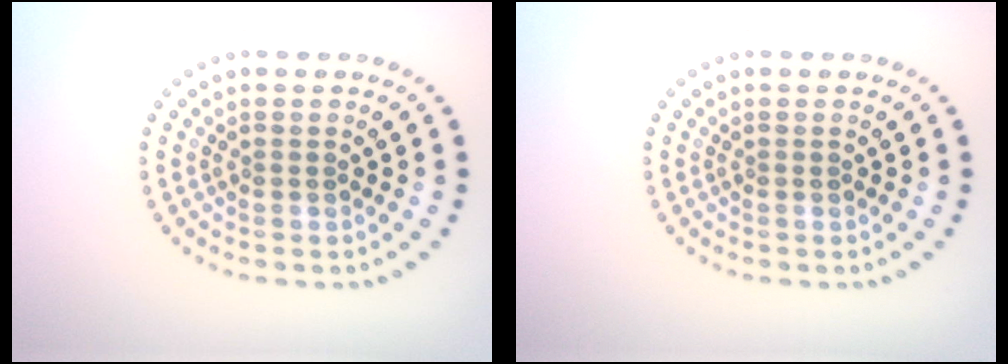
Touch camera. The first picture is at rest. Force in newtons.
{"total": 0.0}